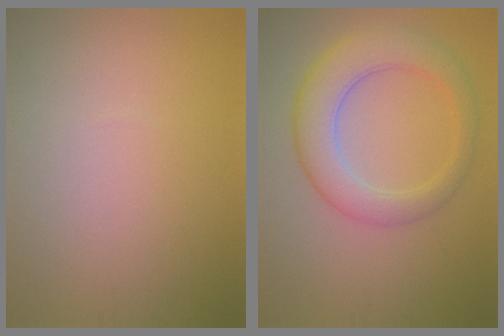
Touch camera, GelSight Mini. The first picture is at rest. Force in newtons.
{"total": 5.6, "press": 5.6, "slide": 0.1}